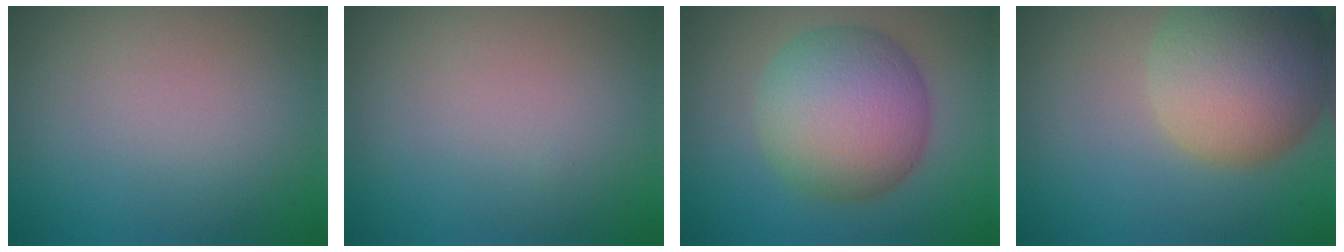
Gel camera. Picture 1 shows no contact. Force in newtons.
{"total": 0.0}
{"total": 8.4, "press": 8.4, "slide": 0.1}
{"total": 10.6, "press": 10.5, "slide": 0.8}